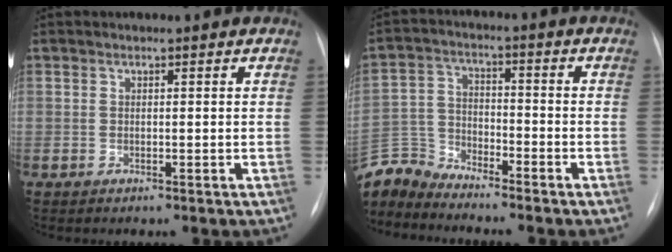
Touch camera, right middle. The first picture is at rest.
{"total": 8.0, "force": [-7.9, 1.3, 0.3], "torque": [-0.018, 0.007, -0.157]}